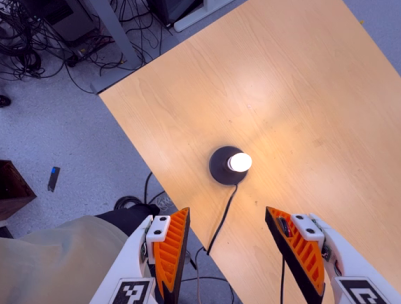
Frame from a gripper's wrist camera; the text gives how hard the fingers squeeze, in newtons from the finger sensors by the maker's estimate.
{"total": 0.0}